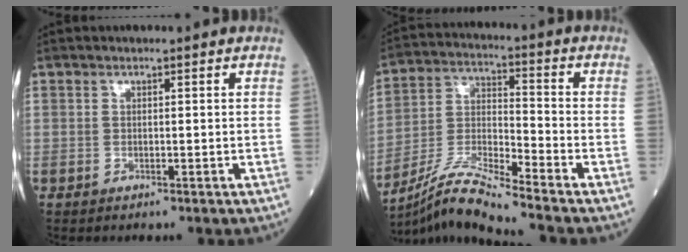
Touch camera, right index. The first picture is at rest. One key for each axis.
{"total": 10.3, "fx": -9.2, "fy": -1.7, "fz": 4.2, "tx": -0.090, "ty": -0.007, "tz": -0.177}